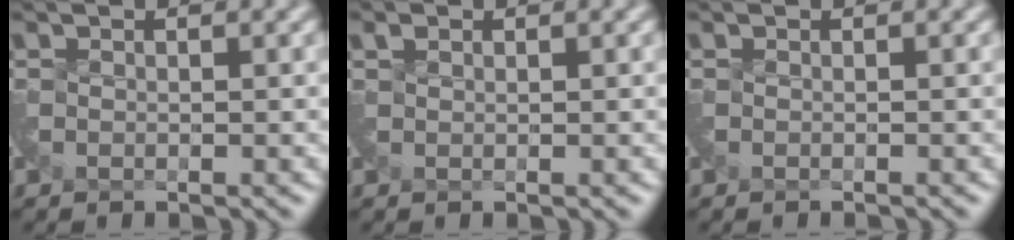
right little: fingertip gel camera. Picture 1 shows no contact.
{"total": 0.6, "force": [0.2, -0.1, -0.5], "torque": [0.008, 0.000, 0.009]}
{"total": 0.7, "force": [-0.6, -0.2, 0.1], "torque": [0.000, -0.013, -0.015]}